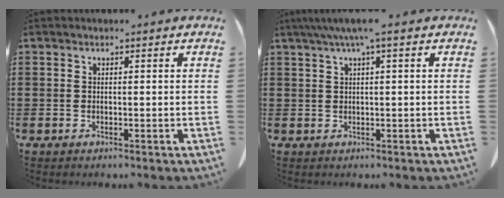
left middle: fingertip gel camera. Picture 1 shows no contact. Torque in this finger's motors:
{"motor_torque": [0.69, -0.69, 0.27, 0.06]}